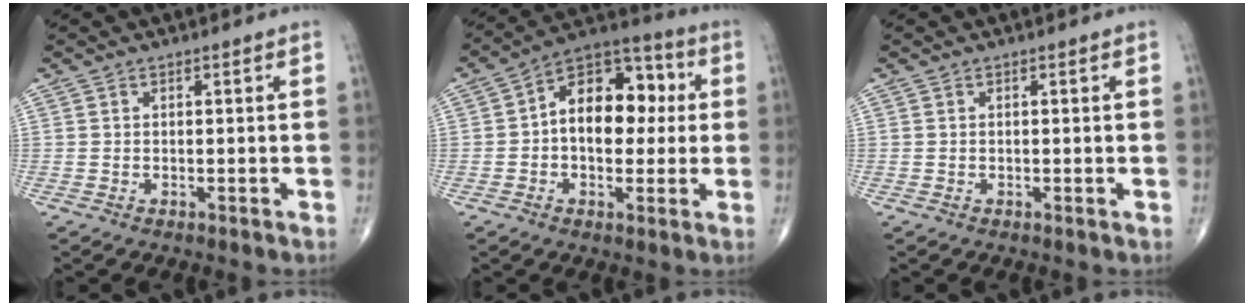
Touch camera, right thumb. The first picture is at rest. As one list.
[{"total": 15.4, "force": [1.4, 9.8, 11.9], "torque": [-0.130, 0.034, 0.009]}, {"total": 0.0}]